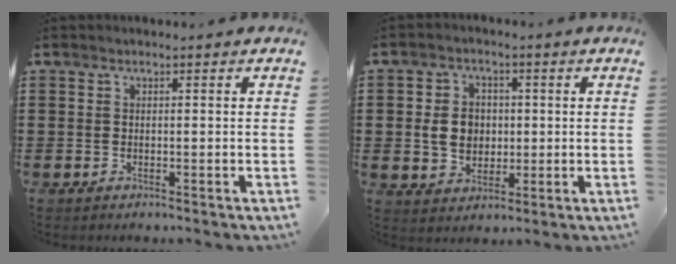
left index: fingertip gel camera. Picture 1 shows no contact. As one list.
[{"total": 5.8, "force": [0.1, 4.5, 3.6], "torque": [-0.080, 0.008, -0.003]}]